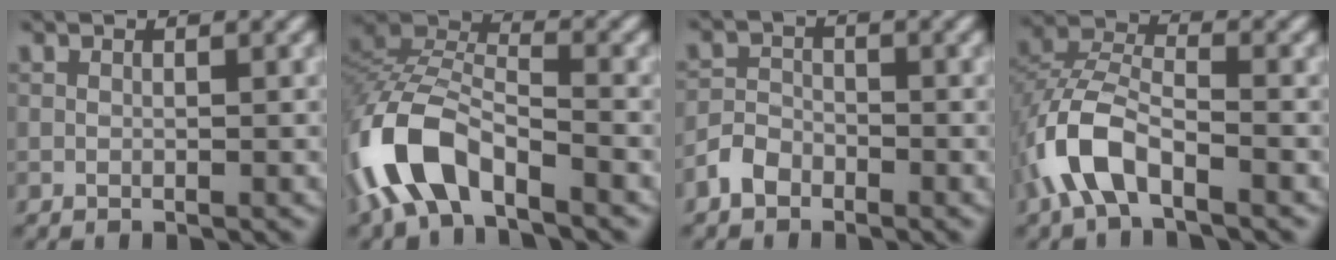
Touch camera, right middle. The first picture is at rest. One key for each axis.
{"total": 8.6, "fx": -5.2, "fy": 3.8, "fz": 5.6, "tx": -0.120, "ty": 0.001, "tz": -0.110}
{"total": 2.4, "fx": -1.6, "fy": 1.5, "fz": 0.8, "tx": -0.010, "ty": 0.007, "tz": -0.038}
{"total": 6.2, "fx": -3.3, "fy": 2.8, "fz": 4.5, "tx": -0.095, "ty": 0.004, "tz": -0.071}